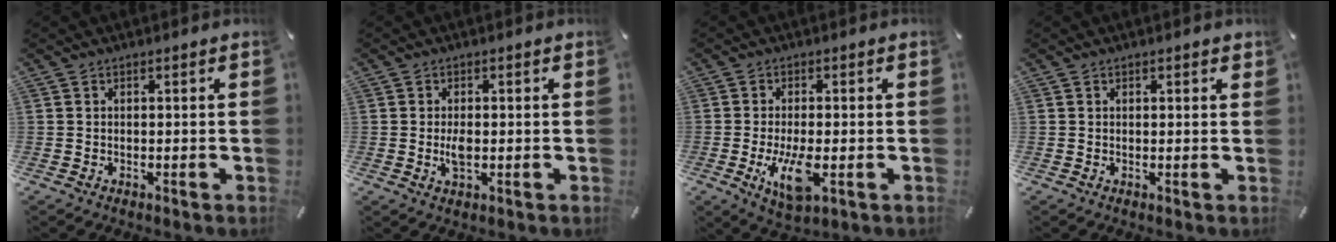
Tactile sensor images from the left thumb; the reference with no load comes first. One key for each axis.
{"total": 3.4, "fx": -0.2, "fy": 1.9, "fz": 2.8, "tx": -0.060, "ty": -0.007, "tz": -0.010}
{"total": 9.3, "fx": -2.1, "fy": 3.7, "fz": 8.3, "tx": -0.162, "ty": -0.020, "tz": -0.037}
{"total": 0.5, "fx": 0.4, "fy": 0.3, "fz": 0.2, "tx": 0.004, "ty": -0.002, "tz": 0.005}